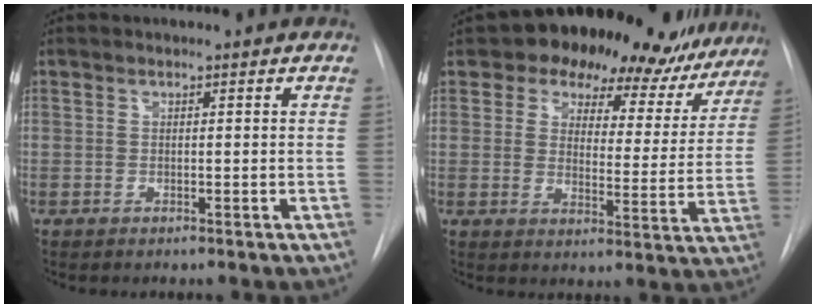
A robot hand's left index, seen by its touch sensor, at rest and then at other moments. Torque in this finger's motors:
{"motor_torque": [0.93, -1.21, 1.05, 0.21]}